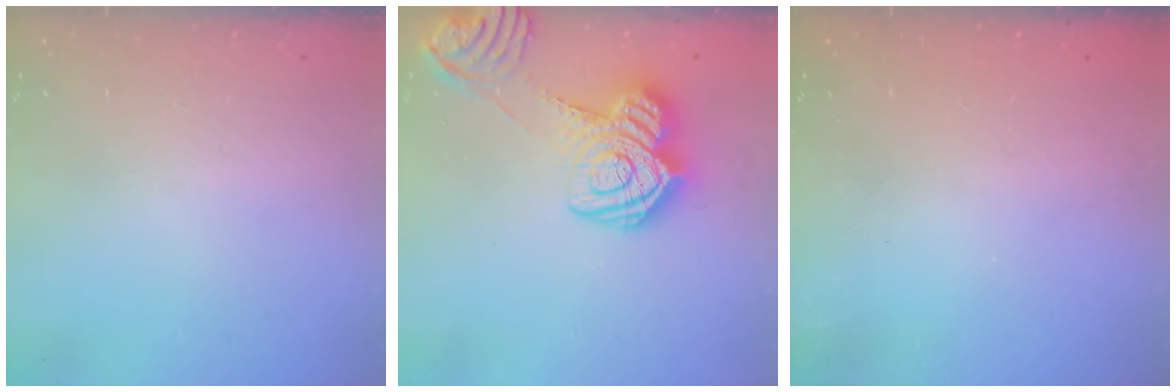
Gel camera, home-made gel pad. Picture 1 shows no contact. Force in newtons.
{"total": 17.8, "press": 17.8, "slide": 1.2}
{"total": 2.6, "press": 2.4, "slide": 0.8}